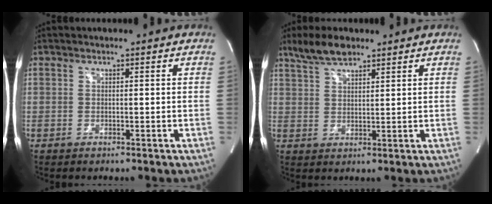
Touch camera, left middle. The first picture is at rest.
{"total": 6.0, "force": [4.8, 1.8, 3.2], "torque": [-0.071, 0.012, 0.094]}